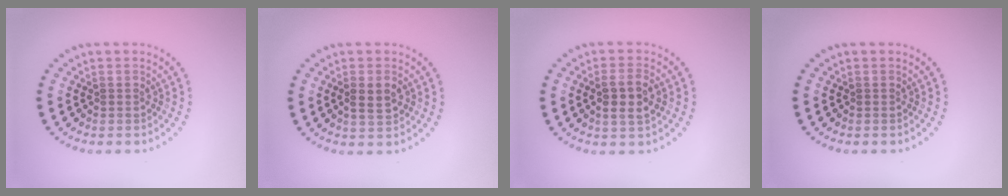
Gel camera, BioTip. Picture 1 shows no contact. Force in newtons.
{"total": 2.1, "press": 2.1, "slide": 0.2}
{"total": 2.8, "press": 2.7, "slide": 0.8}
{"total": 0.0}